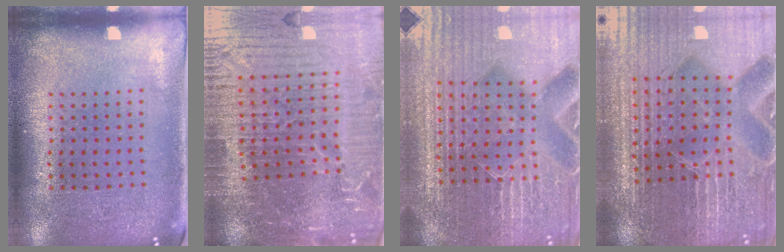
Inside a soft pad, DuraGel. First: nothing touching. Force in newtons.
{"total": 7.1, "press": 6.1, "slide": 3.6}
{"total": 5.8, "press": 5.3, "slide": 2.4}
{"total": 5.3, "press": 5.0, "slide": 1.8}